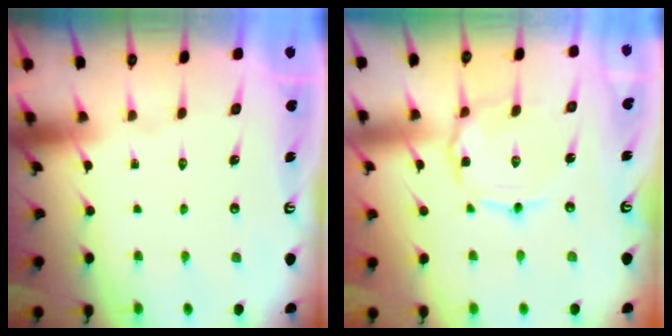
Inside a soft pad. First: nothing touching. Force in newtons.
{"total": 2.7, "press": 2.7, "slide": 0.2}